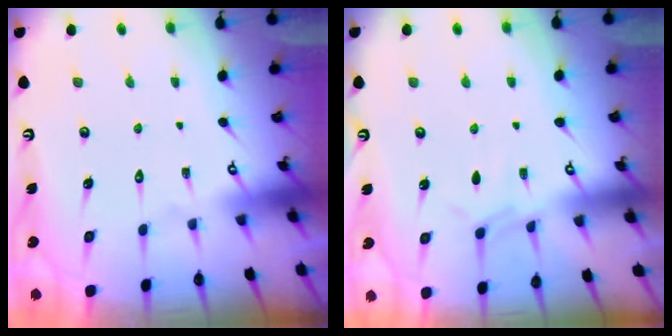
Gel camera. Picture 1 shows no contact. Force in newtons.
{"total": 4.6, "press": 4.6, "slide": 0.5}